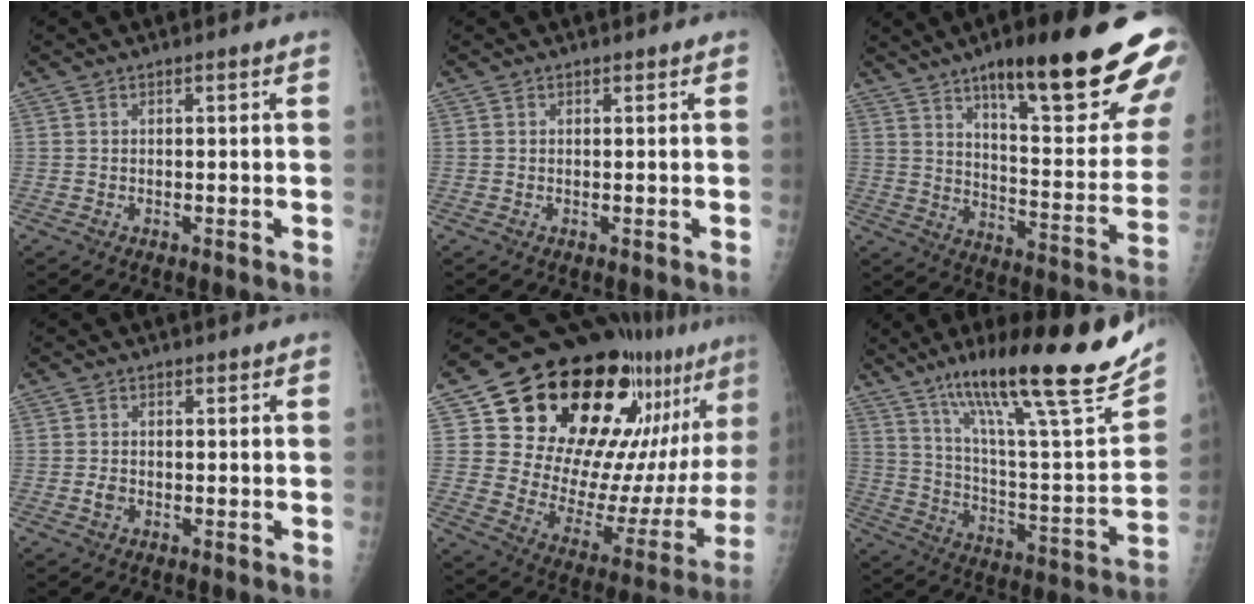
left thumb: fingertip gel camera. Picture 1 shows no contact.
{"total": 0.0}
{"total": 25.9, "force": [16.3, 5.6, 19.4], "torque": [-0.238, -0.074, 0.239]}
{"total": 1.5, "force": [-0.3, 1.2, 0.9], "torque": [-0.009, 0.002, -0.006]}
{"total": 30.7, "force": [17.0, 13.7, 21.6], "torque": [-0.291, -0.041, 0.268]}
{"total": 27.4, "force": [17.7, 4.7, 20.3], "torque": [-0.299, -0.053, 0.292]}